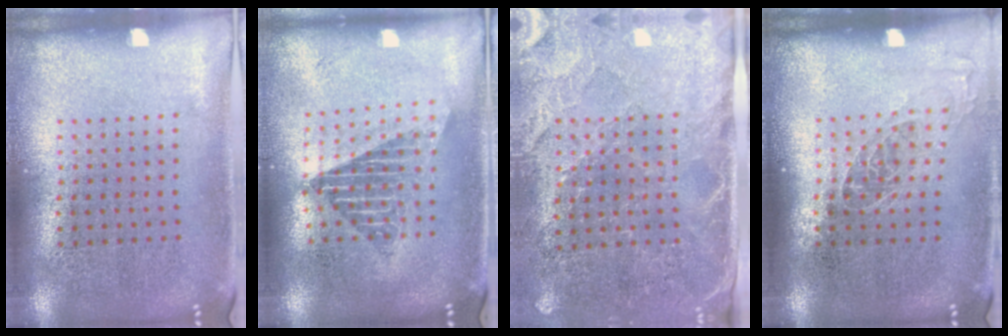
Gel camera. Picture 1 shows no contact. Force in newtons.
{"total": 1.7, "press": 1.4, "slide": 1.0}
{"total": 2.8, "press": 2.6, "slide": 1.1}
{"total": 1.0, "press": 0.9, "slide": 0.4}